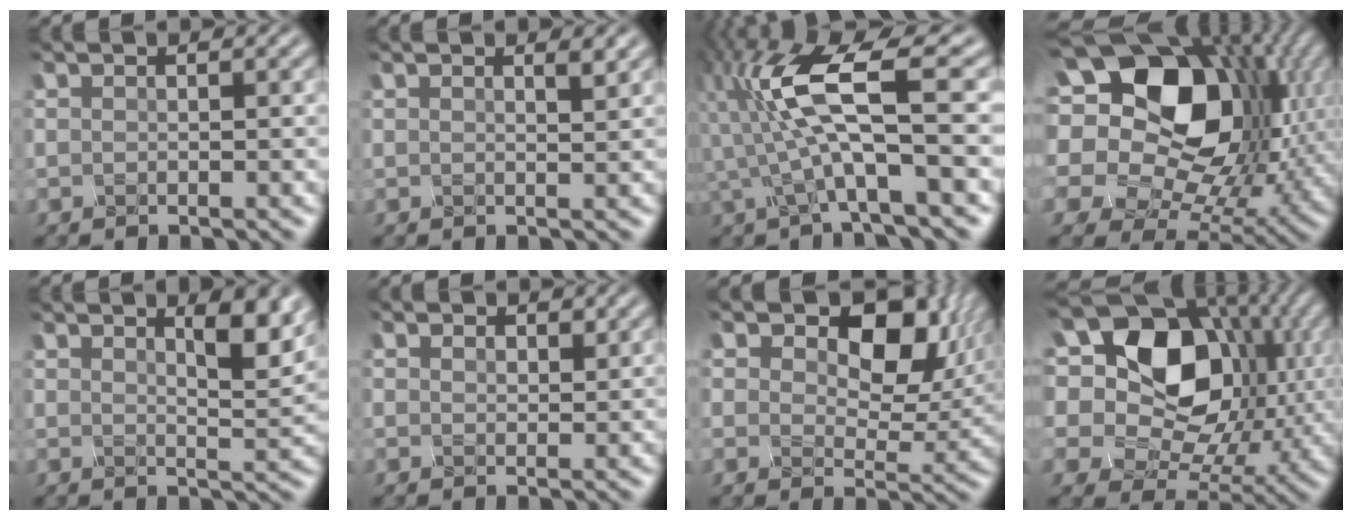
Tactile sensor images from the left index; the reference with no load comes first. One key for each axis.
{"total": 1.8, "fx": 1.2, "fy": 0.7, "fz": 1.2, "tx": 0.001, "ty": 0.008, "tz": 0.007}
{"total": 7.7, "fx": -0.5, "fy": 1.4, "fz": 7.6, "tx": -0.153, "ty": 0.016, "tz": -0.014}
{"total": 20.5, "fx": 5.1, "fy": 14.5, "fz": 13.5, "tx": -0.271, "ty": 0.050, "tz": 0.097}
{"total": 4.4, "fx": 2.5, "fy": 1.3, "fz": 3.4, "tx": -0.047, "ty": 0.000, "tz": 0.040}
{"total": 1.1, "fx": 0.6, "fy": 0.9, "fz": 0.2, "tx": -0.005, "ty": -0.001, "tz": 0.014}
{"total": 9.8, "fx": 3.3, "fy": 6.4, "fz": 6.7, "tx": -0.094, "ty": -0.003, "tz": 0.050}
{"total": 17.4, "fx": 4.6, "fy": 12.5, "fz": 11.2, "tx": -0.214, "ty": 0.067, "tz": 0.069}